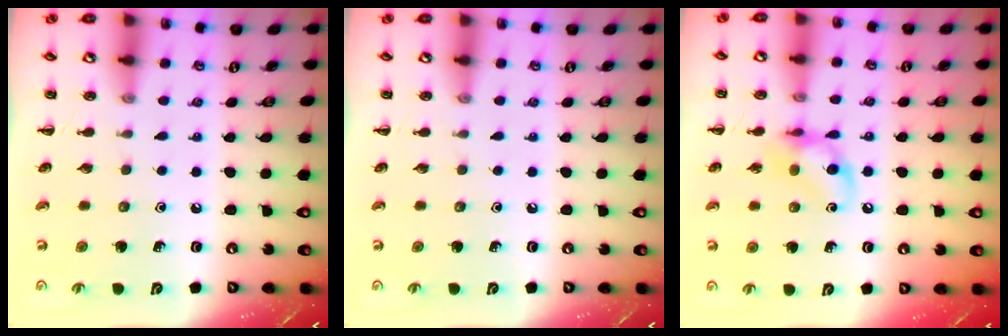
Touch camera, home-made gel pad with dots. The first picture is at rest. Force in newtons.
{"total": 0.0}
{"total": 11.2, "press": 11.0, "slide": 1.8}